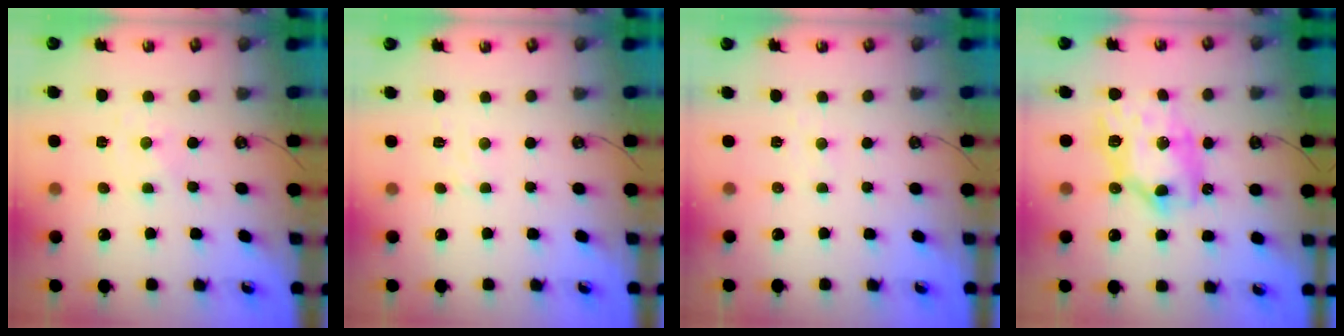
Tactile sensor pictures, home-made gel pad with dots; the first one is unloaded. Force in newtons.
{"total": 2.5, "press": 2.4, "slide": 0.5}
{"total": 4.2, "press": 4.2, "slide": 0.5}
{"total": 12.8, "press": 12.7, "slide": 1.3}